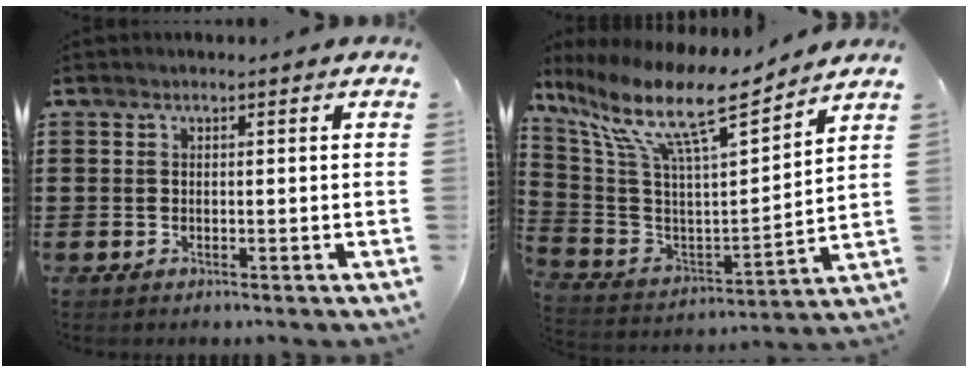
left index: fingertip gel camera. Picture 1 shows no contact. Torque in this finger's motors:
{"motor_torque": [2.14, 0.00, 1.00, 0.21]}